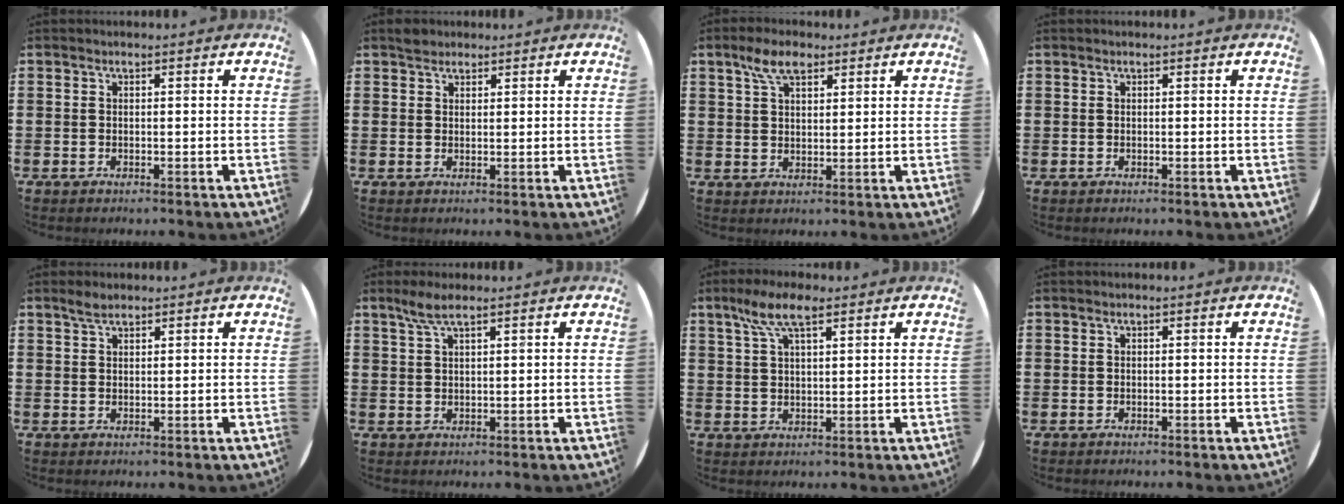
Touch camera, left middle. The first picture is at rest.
{"total": 1.6, "force": [1.5, 0.6, 0.1], "torque": [0.004, 0.000, 0.028]}
{"total": 5.1, "force": [3.4, 2.3, 3.0], "torque": [-0.051, 0.002, 0.059]}
{"total": 0.0}
{"total": 2.0, "force": [1.7, 0.6, 0.9], "torque": [-0.012, 0.001, 0.029]}
{"total": 3.3, "force": [2.3, 0.5, 2.2], "torque": [-0.048, 0.004, 0.041]}
{"total": 6.8, "force": [4.2, 2.2, 4.9], "torque": [-0.106, 0.005, 0.074]}
{"total": 0.0}